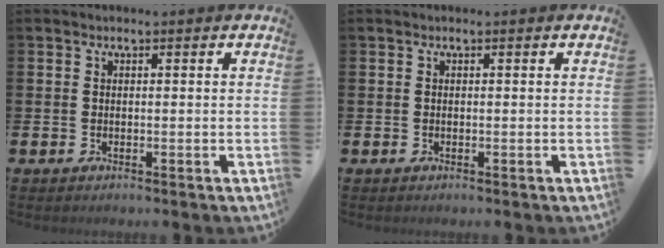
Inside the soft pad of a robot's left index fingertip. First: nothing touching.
{"total": 0.0}